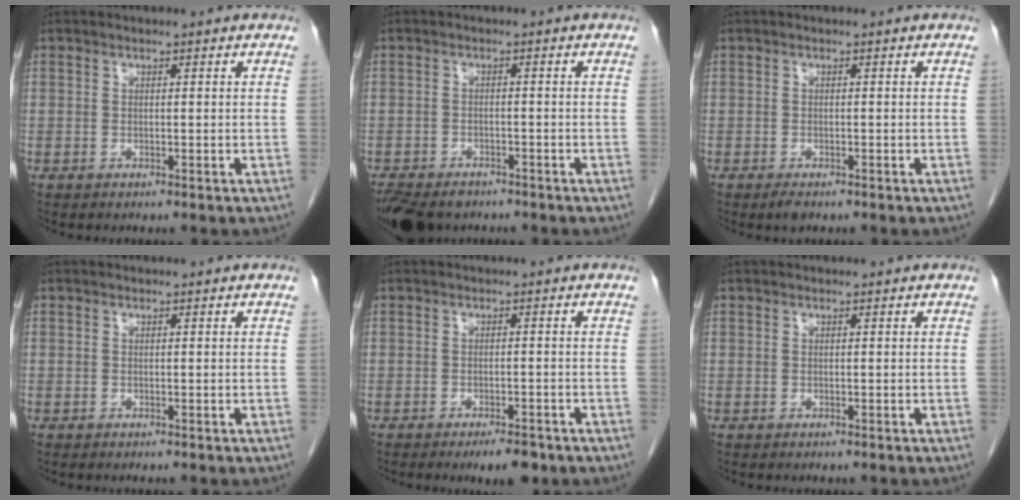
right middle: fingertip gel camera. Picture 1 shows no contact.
{"total": 10.2, "force": [-7.4, 5.5, 4.3], "torque": [-0.099, -0.017, -0.106]}
{"total": 1.6, "force": [-1.1, 0.6, 1.0], "torque": [-0.021, -0.003, -0.015]}
{"total": 0.0}
{"total": 3.9, "force": [-2.8, 1.0, 2.6], "torque": [-0.038, -0.005, -0.035]}
{"total": 0.0}